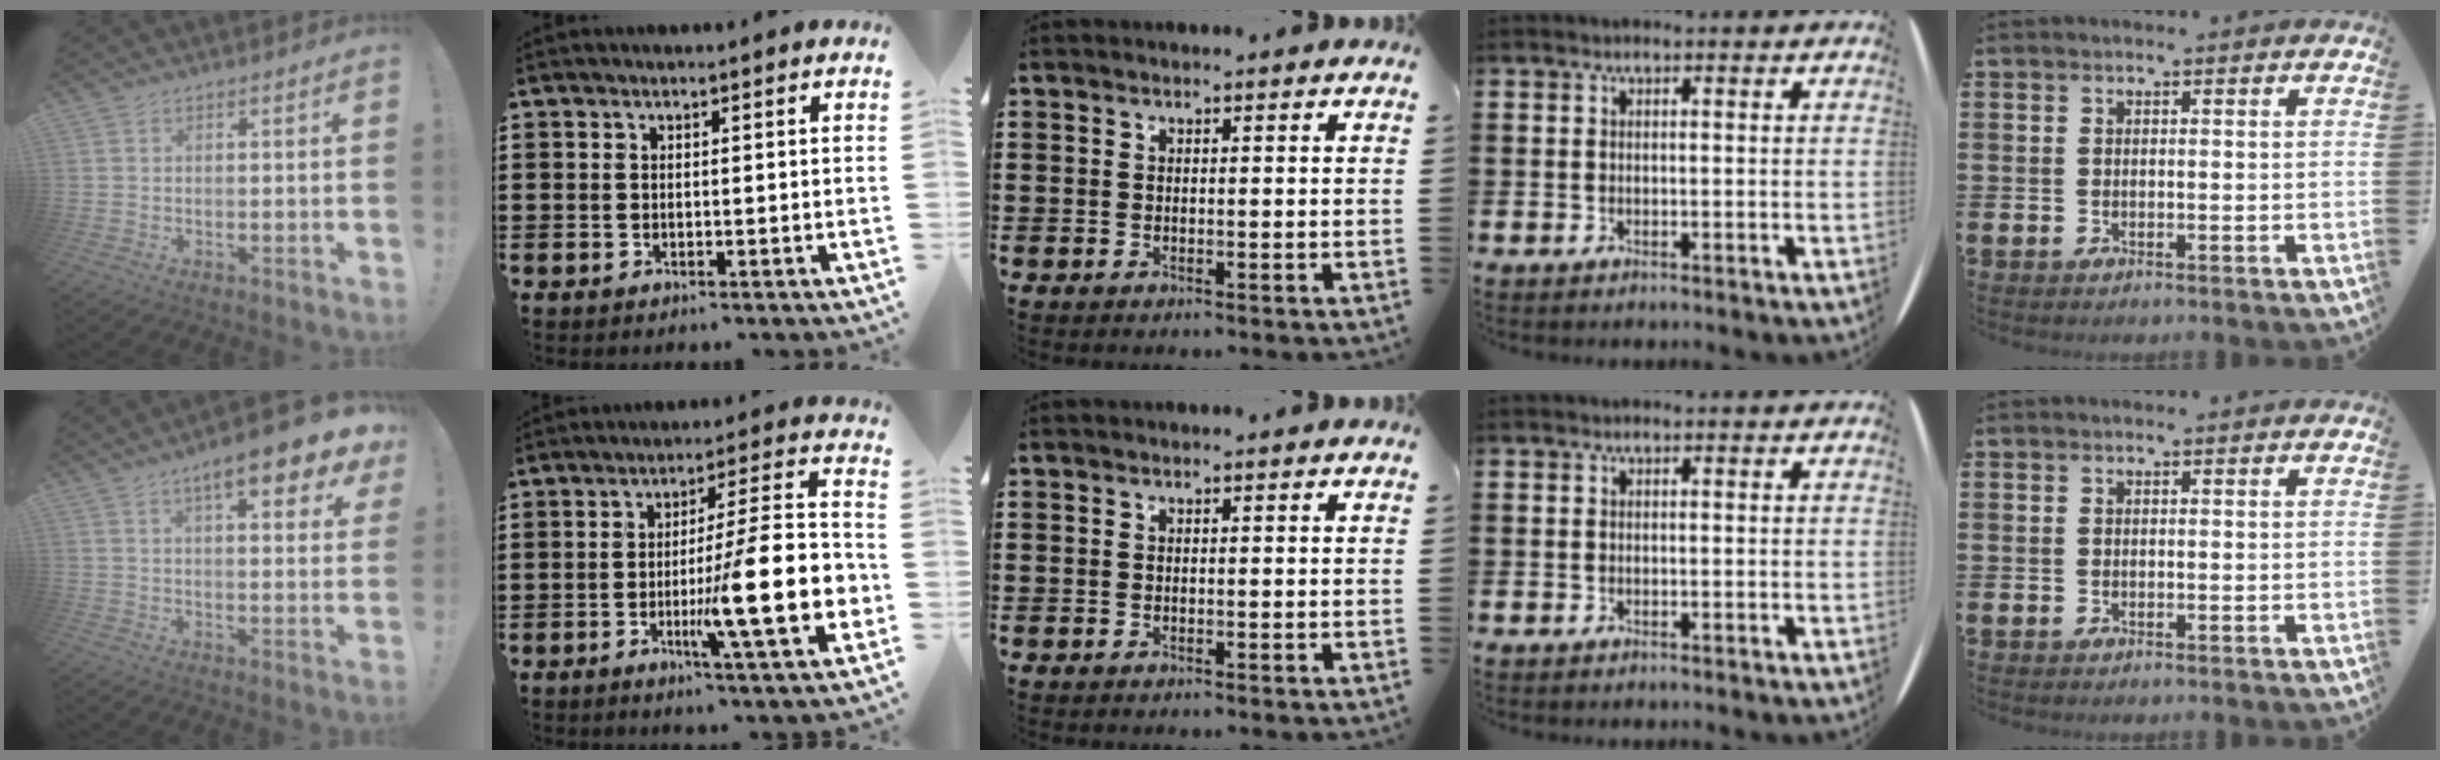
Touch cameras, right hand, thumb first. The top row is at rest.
{"thumb": {"total": 11.9, "force": [6.8, 2.7, 9.4], "torque": [-0.127, -0.039, 0.103]}, "index": {"total": 17.5, "force": [-4.3, 2.9, 16.7], "torque": [-0.251, -0.016, -0.069]}}